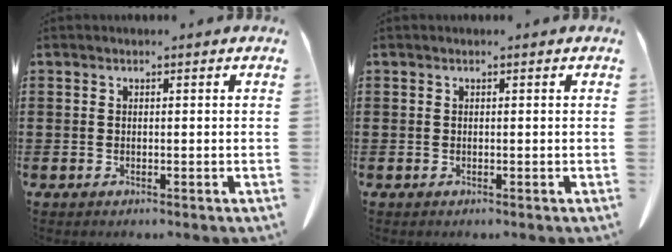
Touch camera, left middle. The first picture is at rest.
{"total": 0.0}